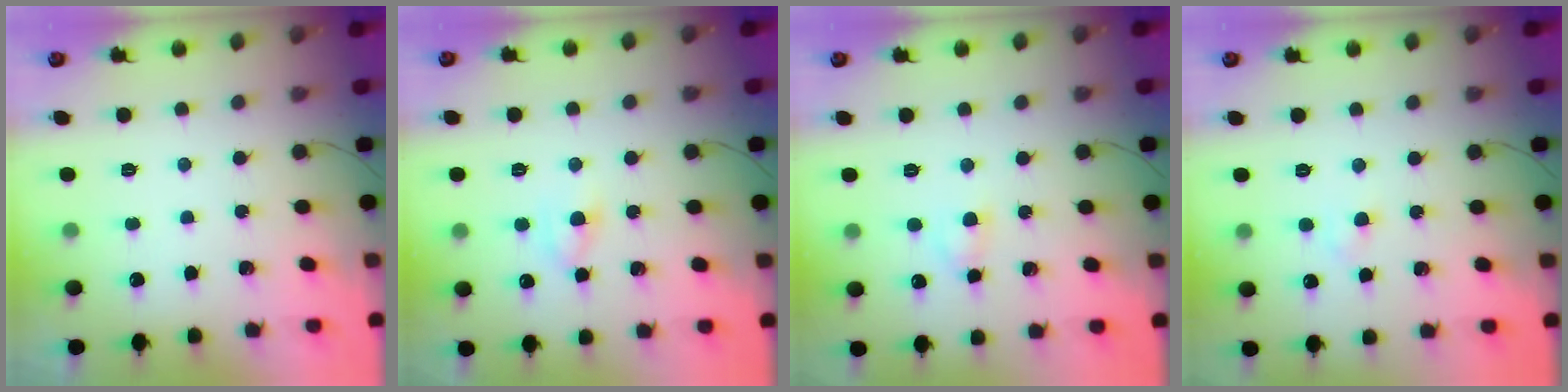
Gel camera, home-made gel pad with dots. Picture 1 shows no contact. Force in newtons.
{"total": 4.4, "press": 4.2, "slide": 1.3}
{"total": 2.9, "press": 2.7, "slide": 1.1}
{"total": 1.9, "press": 1.7, "slide": 0.8}